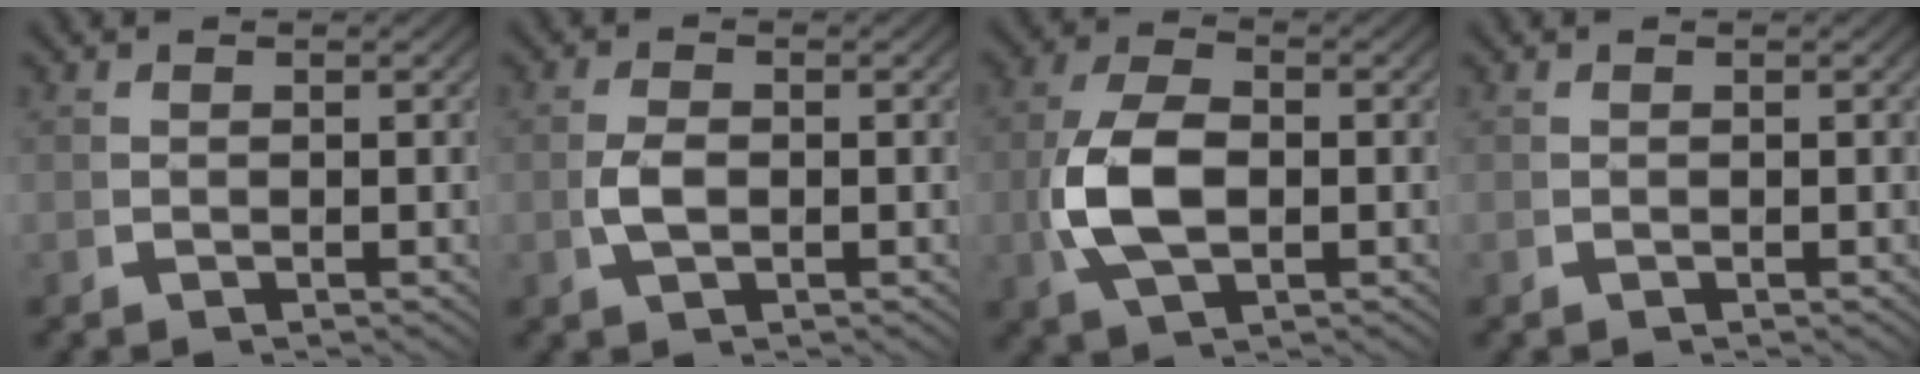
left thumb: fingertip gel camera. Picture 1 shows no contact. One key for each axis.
{"total": 2.3, "fx": -0.1, "fy": 1.3, "fz": 1.8, "tx": -0.051, "ty": -0.006, "tz": 0.001}
{"total": 7.5, "fx": -0.3, "fy": 4.7, "fz": 5.8, "tx": -0.150, "ty": -0.020, "tz": 0.005}
{"total": 0.0}